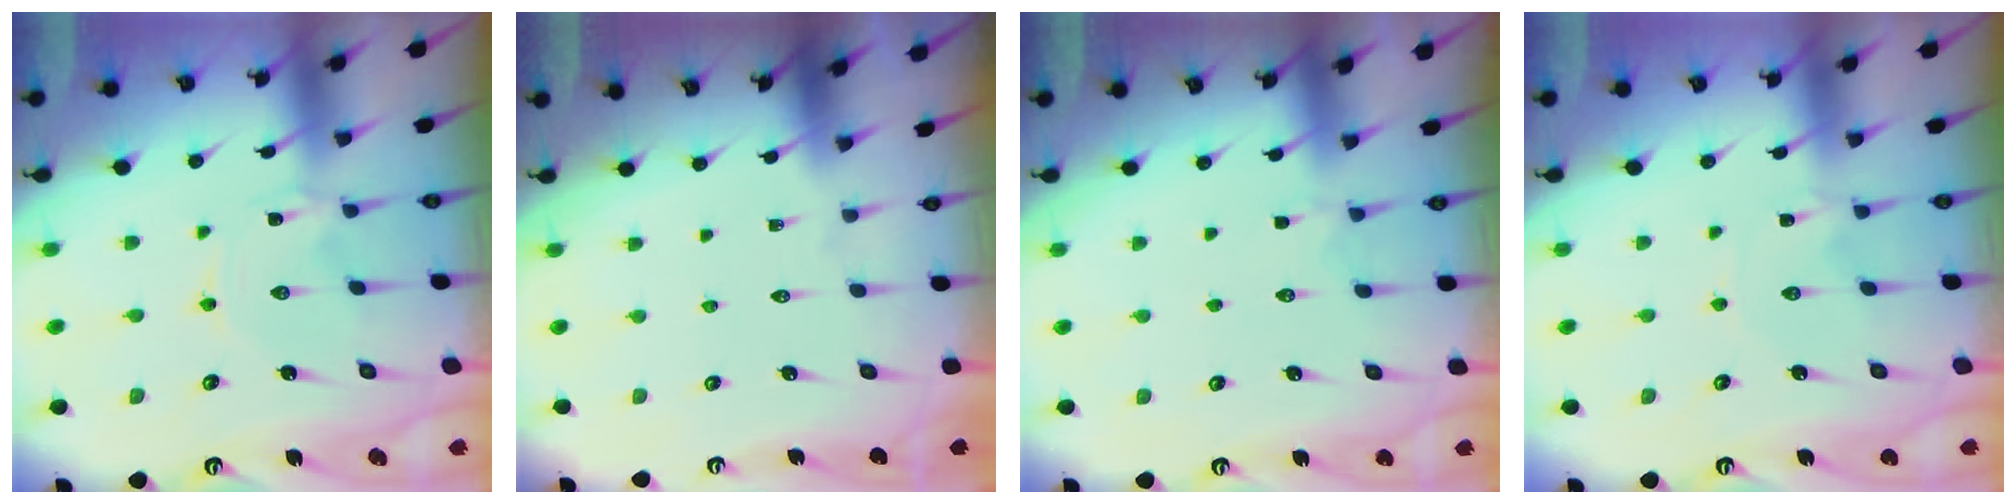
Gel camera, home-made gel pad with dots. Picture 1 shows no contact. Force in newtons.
{"total": 0.0}
{"total": 2.7, "press": 2.5, "slide": 1.0}
{"total": 0.0}